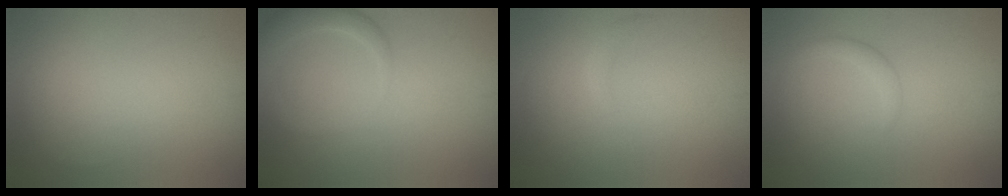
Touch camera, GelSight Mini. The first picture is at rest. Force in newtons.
{"total": 3.6, "press": 3.6, "slide": 0.4}
{"total": 0.8, "press": 0.8, "slide": 0.1}
{"total": 1.2, "press": 1.2, "slide": 0.1}